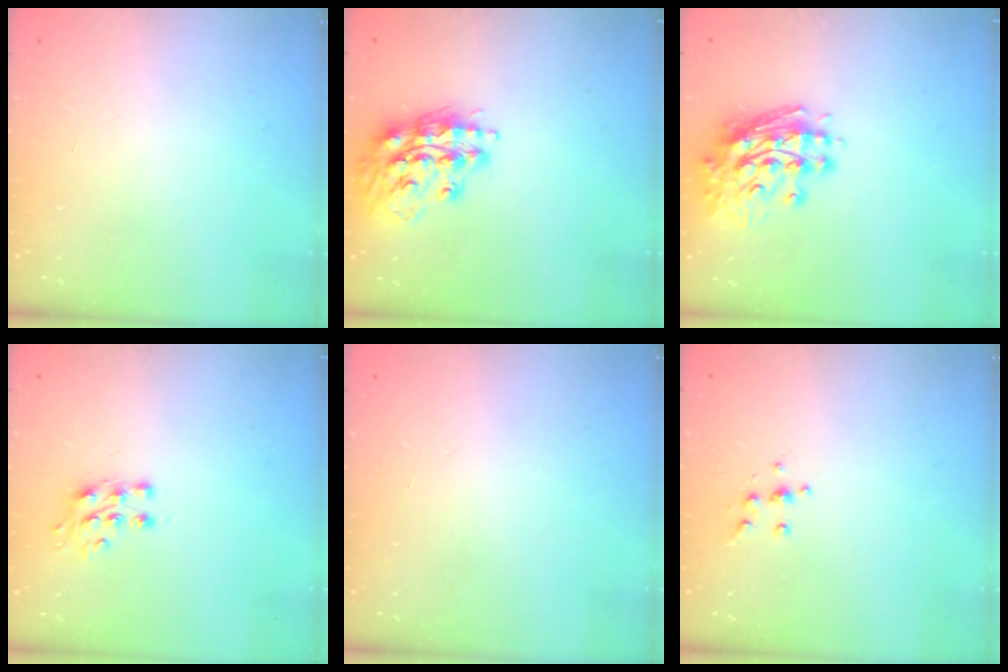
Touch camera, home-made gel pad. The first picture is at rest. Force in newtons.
{"total": 15.3, "press": 15.2, "slide": 1.9}
{"total": 11.8, "press": 11.7, "slide": 1.3}
{"total": 7.1, "press": 7.1, "slide": 0.8}
{"total": 0.0}
{"total": 4.3, "press": 4.2, "slide": 1.1}